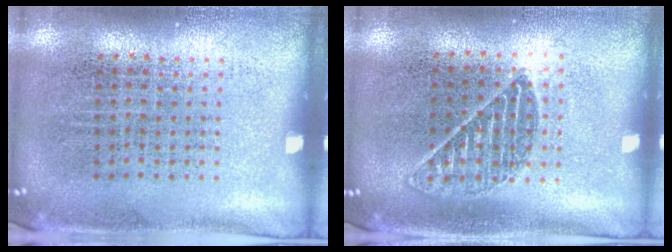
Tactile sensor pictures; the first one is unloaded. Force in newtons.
{"total": 1.0, "press": 0.9, "slide": 0.4}